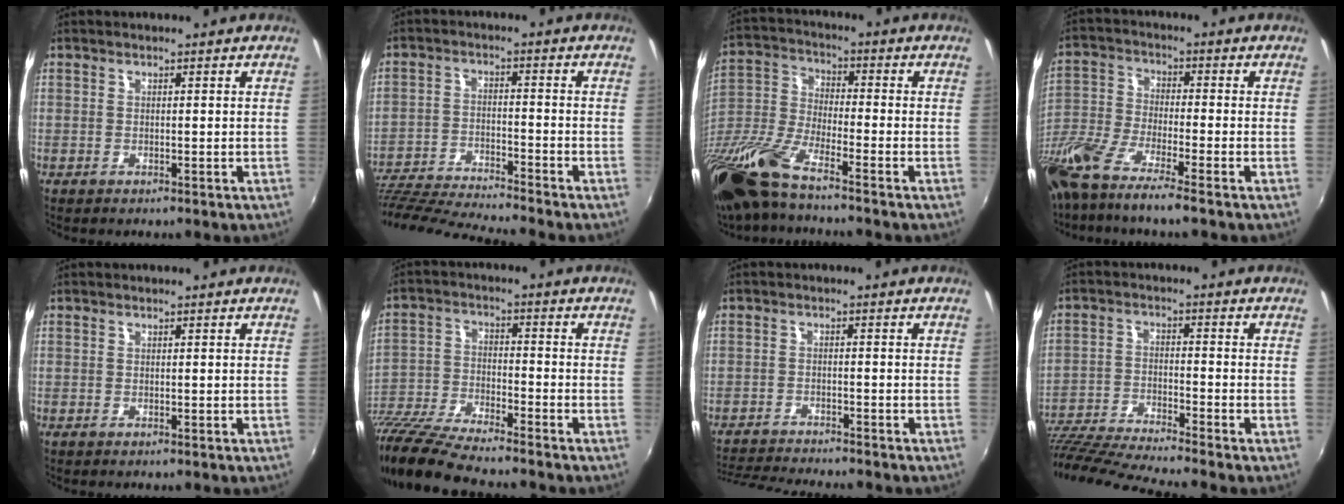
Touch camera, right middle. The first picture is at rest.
{"total": 15.9, "force": [-14.6, -0.4, 6.3], "torque": [-0.143, -0.033, -0.262]}
{"total": 17.2, "force": [-12.5, 3.5, 11.3], "torque": [-0.257, -0.030, -0.256]}
{"total": 14.6, "force": [-10.8, 1.6, 9.7], "torque": [-0.210, -0.043, -0.207]}
{"total": 0.0}
{"total": 14.2, "force": [-12.2, 2.0, 7.0], "torque": [-0.158, -0.024, -0.237]}
{"total": 9.1, "force": [-8.6, 0.2, 2.8], "torque": [-0.077, -0.018, -0.146]}
{"total": 14.0, "force": [-12.4, -0.7, 6.4], "torque": [-0.140, -0.039, -0.230]}